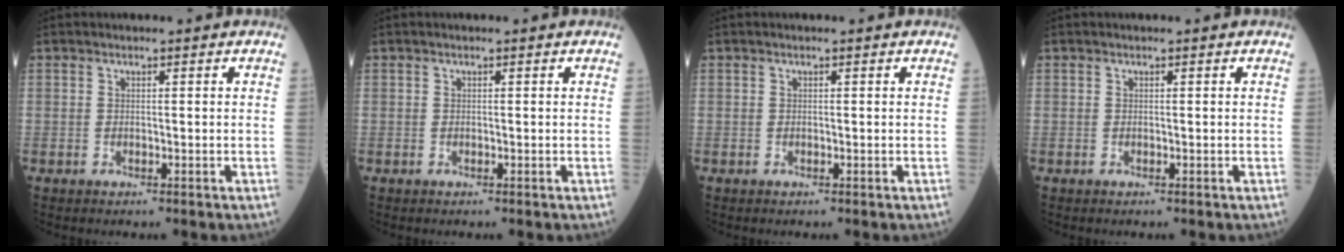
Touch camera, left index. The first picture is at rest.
{"total": 0.0}
{"total": 0.0}
{"total": 0.0}